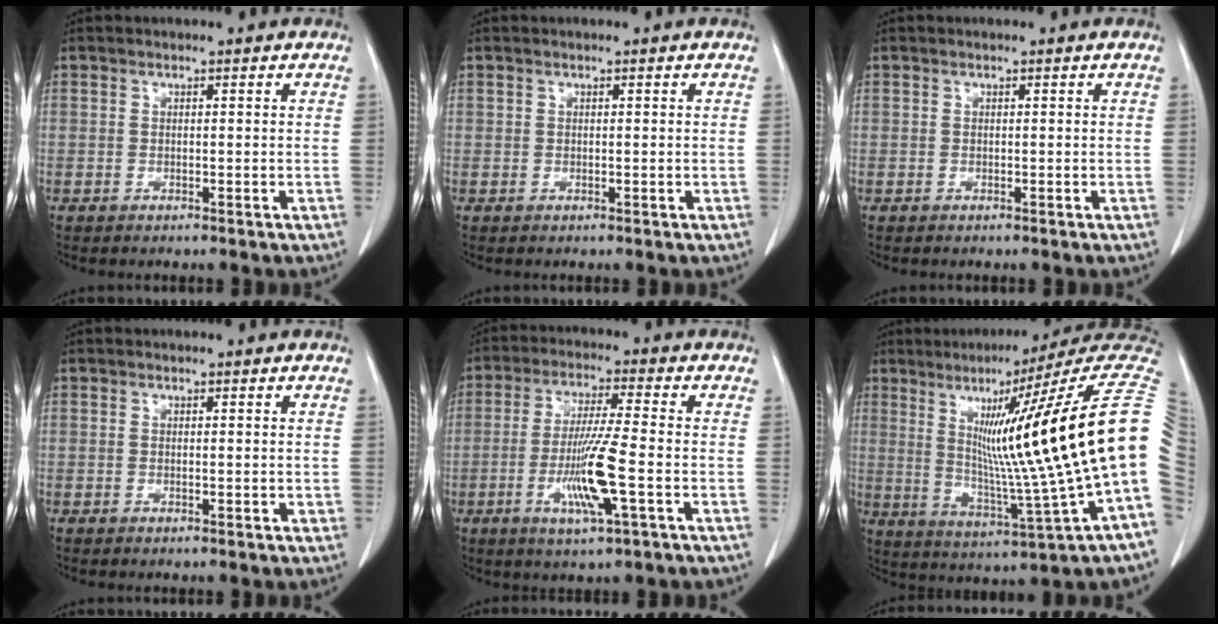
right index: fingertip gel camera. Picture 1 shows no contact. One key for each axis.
{"total": 0.0}
{"total": 0.0}
{"total": 0.5, "fx": 0.1, "fy": 0.2, "fz": 0.5, "tx": -0.009, "ty": -0.001, "tz": 0.005}
{"total": 10.2, "fx": -2.9, "fy": 0.0, "fz": 9.8, "tx": -0.192, "ty": -0.013, "tz": -0.054}
{"total": 22.6, "fx": 4.2, "fy": -1.6, "fz": 22.1, "tx": -0.266, "ty": 0.013, "tz": 0.052}